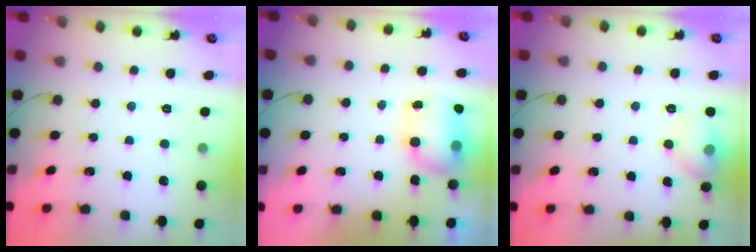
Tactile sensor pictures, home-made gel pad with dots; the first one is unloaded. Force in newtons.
{"total": 7.4, "press": 7.4, "slide": 1.1}
{"total": 9.9, "press": 8.2, "slide": 5.5}